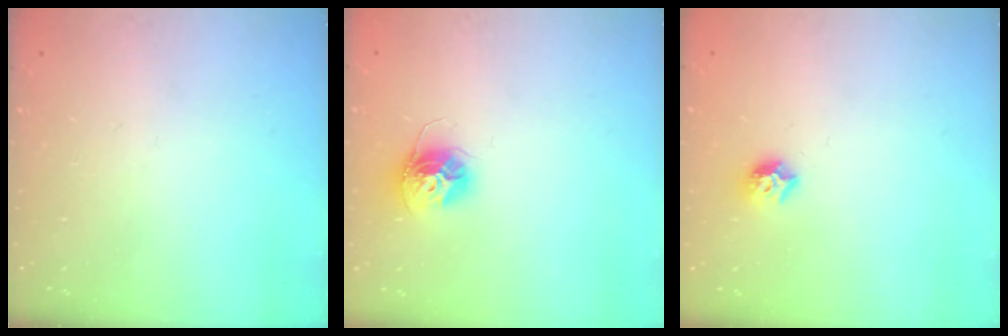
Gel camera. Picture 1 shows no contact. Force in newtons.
{"total": 11.4, "press": 11.3, "slide": 0.8}
{"total": 7.5, "press": 7.5, "slide": 0.6}